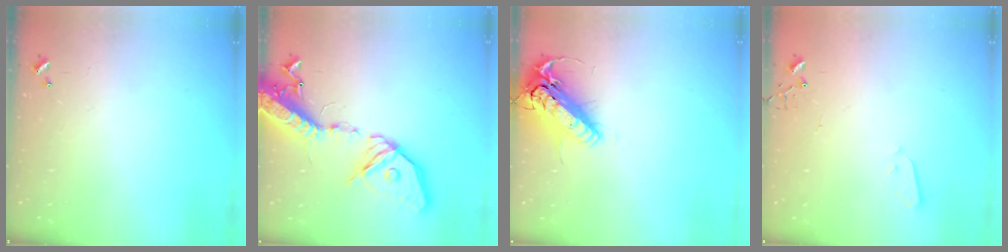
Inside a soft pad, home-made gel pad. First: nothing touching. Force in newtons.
{"total": 25.2, "press": 24.7, "slide": 4.9}
{"total": 17.8, "press": 17.5, "slide": 3.4}
{"total": 2.2, "press": 2.1, "slide": 0.3}